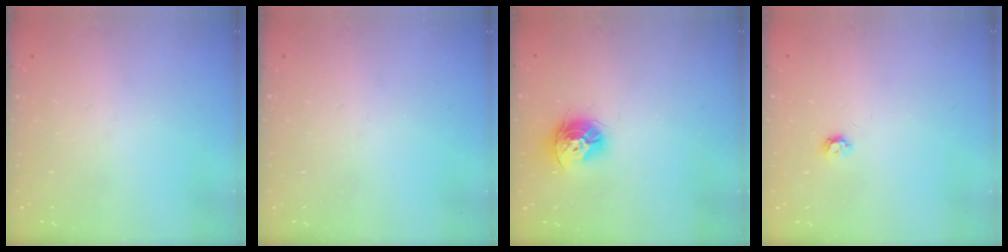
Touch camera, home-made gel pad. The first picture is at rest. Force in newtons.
{"total": 0.0}
{"total": 11.1, "press": 11.0, "slide": 0.9}
{"total": 3.9, "press": 3.8, "slide": 0.7}